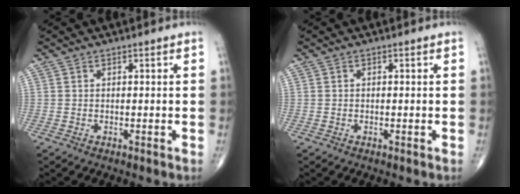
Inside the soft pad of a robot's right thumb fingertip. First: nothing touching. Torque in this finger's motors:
{"motor_torque": [-0.19, -0.08, -0.11, -0.16, -0.03]}